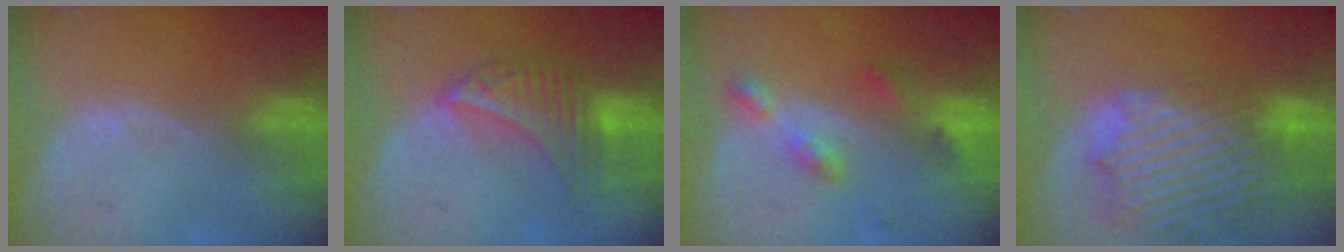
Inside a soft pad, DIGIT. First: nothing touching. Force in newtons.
{"total": 6.5, "press": 6.5, "slide": 0.9}
{"total": 5.3, "press": 4.7, "slide": 2.5}
{"total": 14.6, "press": 12.4, "slide": 7.6}